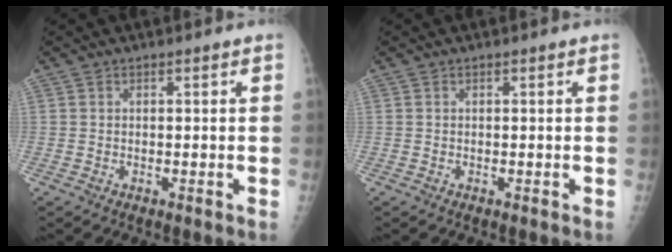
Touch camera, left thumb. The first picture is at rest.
{"total": 0.0}